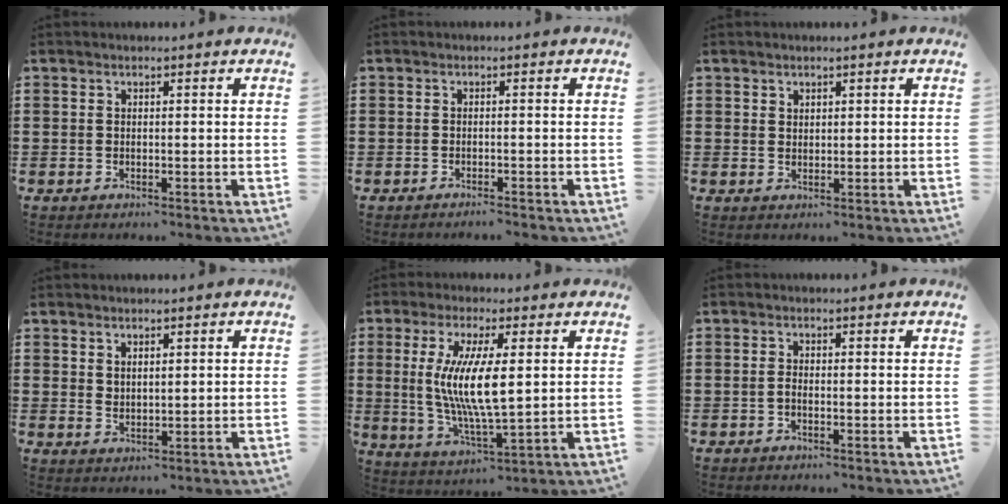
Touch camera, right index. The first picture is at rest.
{"total": 0.9, "force": [-0.8, 0.0, 0.3], "torque": [-0.008, -0.001, -0.017]}
{"total": 1.3, "force": [1.1, 0.8, 0.1], "torque": [-0.004, 0.002, 0.021]}
{"total": 1.8, "force": [1.6, 0.7, 0.3], "torque": [-0.007, 0.004, 0.031]}
{"total": 9.5, "force": [1.3, 2.6, 9.1], "torque": [-0.187, -0.002, 0.019]}
{"total": 0.9, "force": [-0.5, 0.3, 0.7], "torque": [-0.017, -0.004, -0.008]}